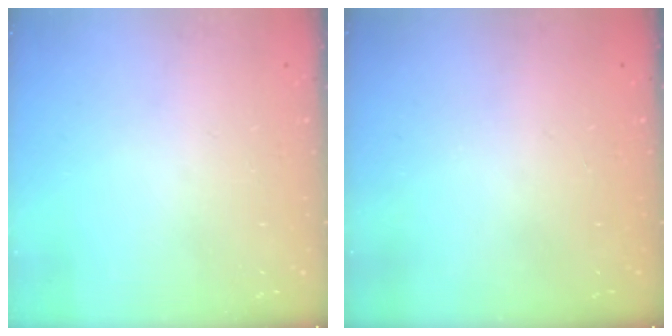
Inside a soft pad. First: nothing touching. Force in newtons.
{"total": 0.0}